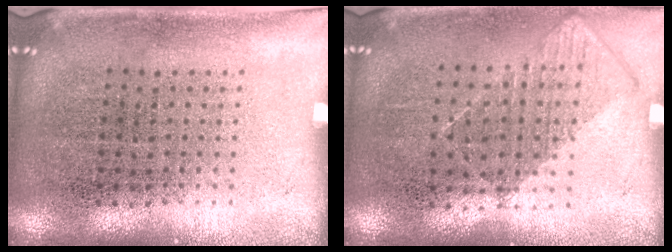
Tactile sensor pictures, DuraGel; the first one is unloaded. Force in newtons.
{"total": 0.9, "press": 0.7, "slide": 0.4}